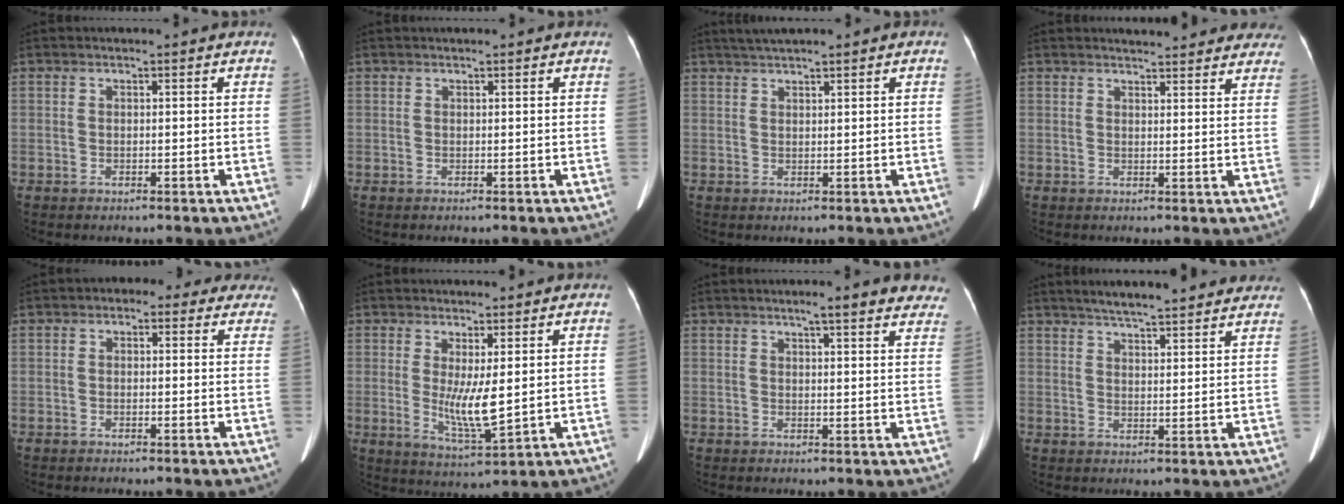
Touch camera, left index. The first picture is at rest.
{"total": 1.0, "force": [0.9, 0.0, 0.4], "torque": [-0.009, 0.019, 0.017]}
{"total": 3.3, "force": [2.7, 0.1, 1.9], "torque": [-0.038, 0.024, 0.051]}
{"total": 14.8, "force": [13.8, 3.0, 4.4], "torque": [-0.029, -0.004, 0.142]}
{"total": 5.8, "force": [3.8, 3.5, 2.6], "torque": [-0.018, 0.025, 0.031]}
{"total": 6.2, "force": [0.6, 0.9, 6.1], "torque": [-0.121, -0.025, 0.022]}
{"total": 11.4, "force": [9.7, 1.7, 5.9], "torque": [-0.052, 0.000, 0.099]}
{"total": 15.6, "force": [13.7, 2.2, 7.1], "torque": [-0.097, 0.026, 0.176]}